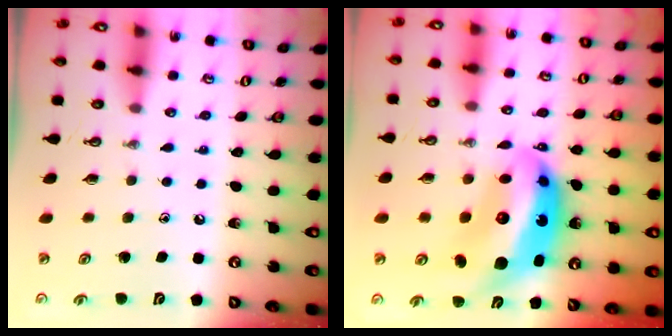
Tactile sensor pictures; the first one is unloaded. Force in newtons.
{"total": 15.5, "press": 15.4, "slide": 1.5}